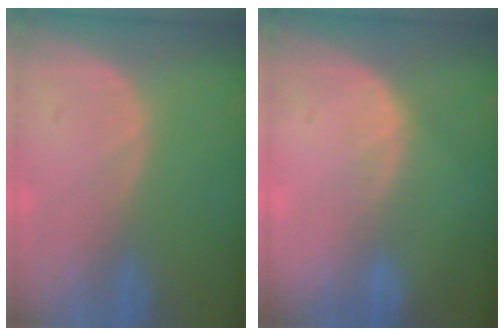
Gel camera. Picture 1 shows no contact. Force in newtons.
{"total": 2.3, "press": 1.6, "slide": 1.6}